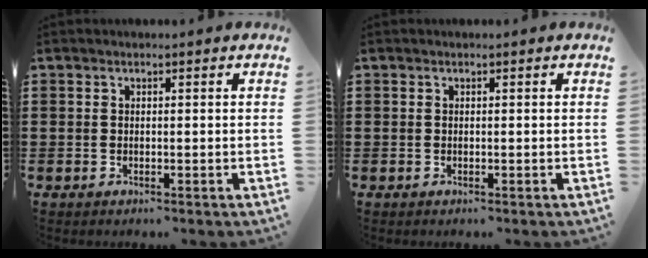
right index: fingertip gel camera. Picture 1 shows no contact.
{"total": 0.0}